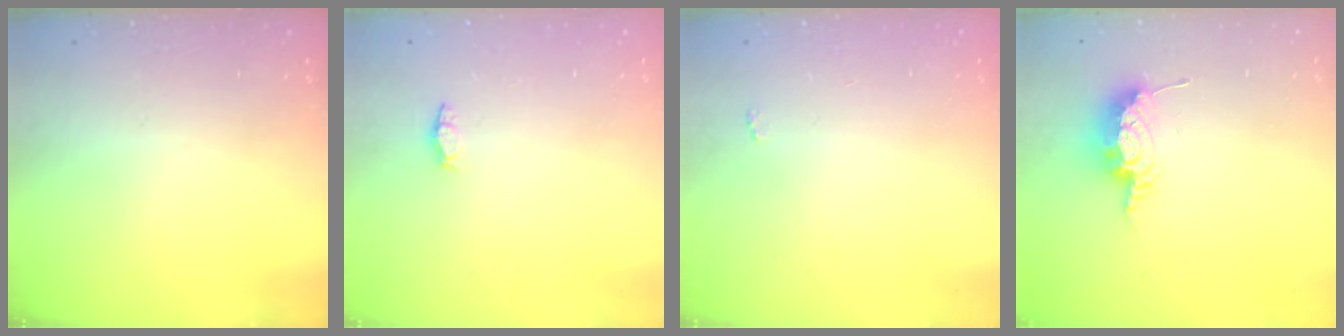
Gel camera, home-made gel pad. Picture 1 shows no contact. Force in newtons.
{"total": 3.8, "press": 3.5, "slide": 1.5}
{"total": 2.2, "press": 2.1, "slide": 0.3}
{"total": 8.5, "press": 8.4, "slide": 0.9}